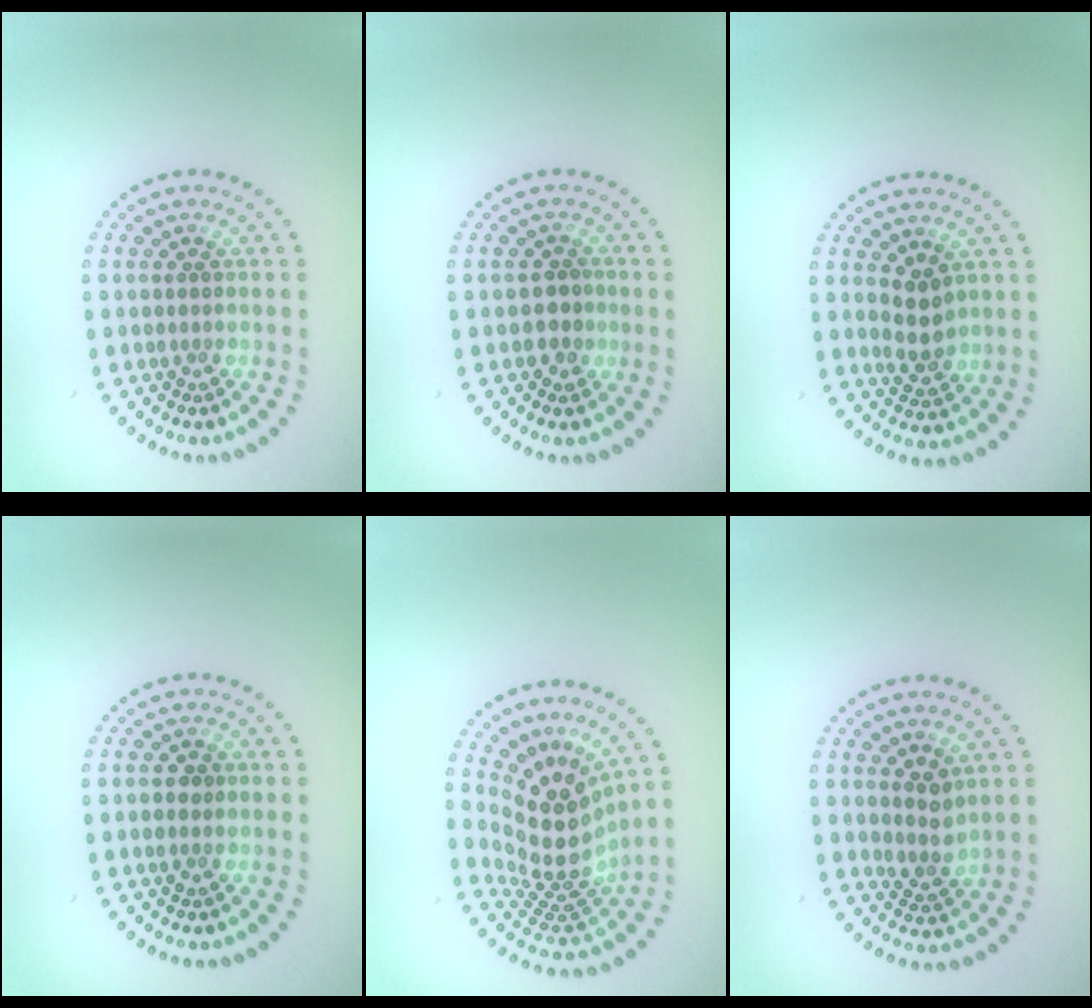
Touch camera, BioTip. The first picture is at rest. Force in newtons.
{"total": 1.9, "press": 1.7, "slide": 0.8}
{"total": 2.5, "press": 2.4, "slide": 0.7}
{"total": 1.2, "press": 1.2, "slide": 0.1}
{"total": 5.6, "press": 4.0, "slide": 3.9}
{"total": 2.1, "press": 1.7, "slide": 1.2}